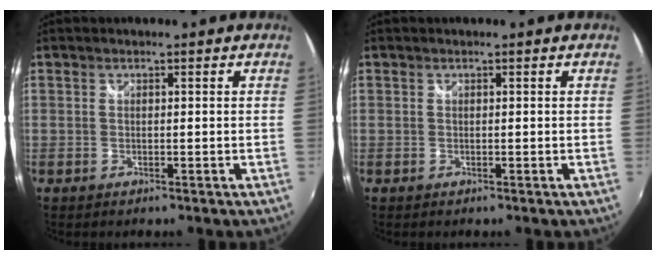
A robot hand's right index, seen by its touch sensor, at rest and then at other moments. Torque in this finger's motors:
{"motor_torque": [0.05, 0.05, 0.00, 0.00]}